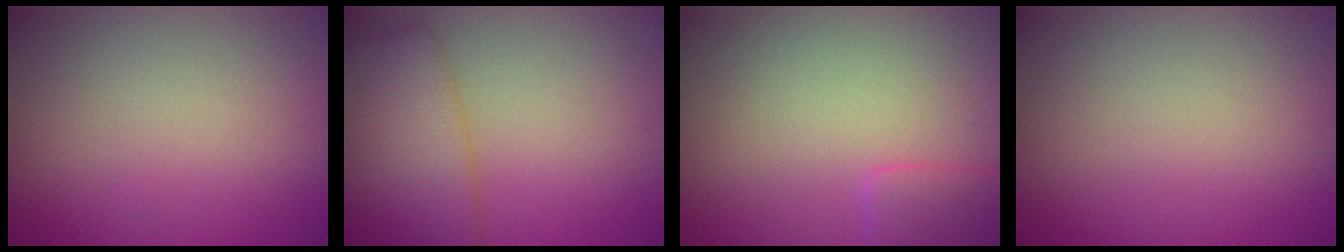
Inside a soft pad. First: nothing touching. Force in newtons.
{"total": 5.9, "press": 5.9, "slide": 0.2}
{"total": 2.3, "press": 2.3, "slide": 0.2}
{"total": 0.0}